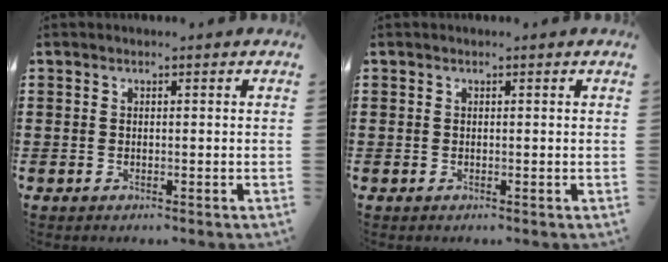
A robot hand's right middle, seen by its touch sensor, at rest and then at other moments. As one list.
[{"total": 0.0}]